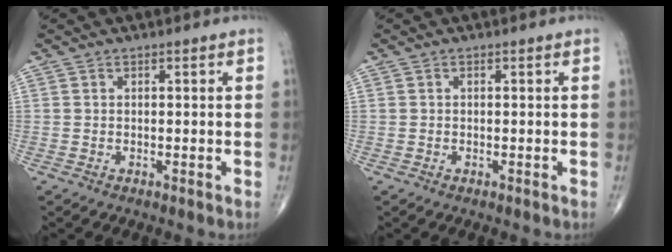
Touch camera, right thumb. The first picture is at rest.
{"total": 0.0}